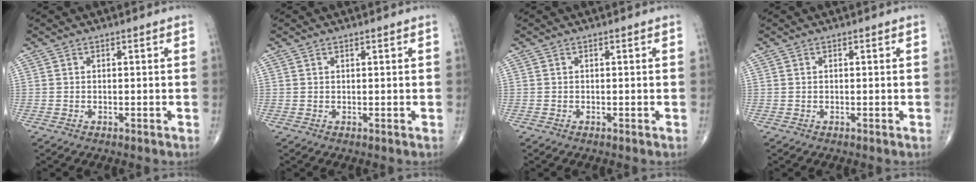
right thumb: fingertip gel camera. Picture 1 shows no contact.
{"total": 0.0}
{"total": 0.0}
{"total": 0.0}